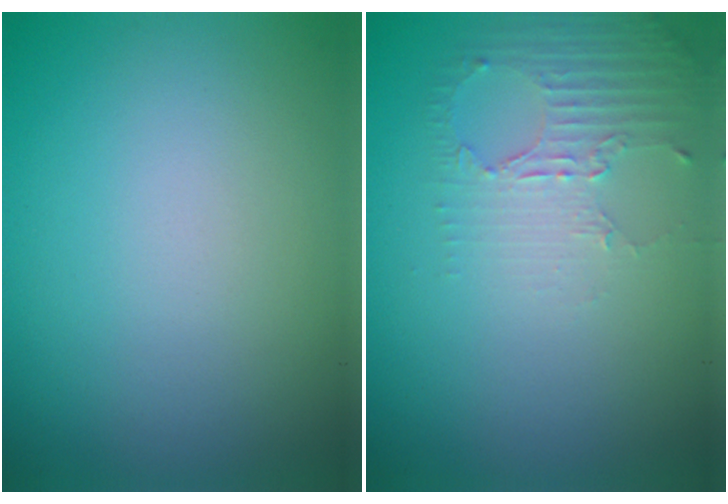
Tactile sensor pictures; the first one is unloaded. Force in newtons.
{"total": 2.5, "press": 1.8, "slide": 1.7}